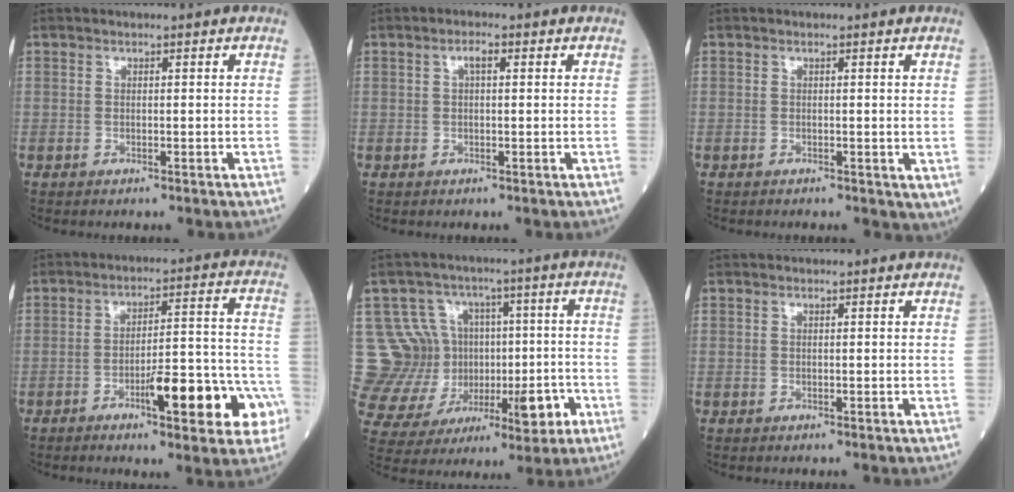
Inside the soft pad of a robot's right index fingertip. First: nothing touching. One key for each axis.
{"total": 1.6, "fx": 0.6, "fy": 0.6, "fz": 1.4, "tx": -0.026, "ty": 0.009, "tz": 0.013}
{"total": 1.2, "fx": 0.5, "fy": 0.7, "fz": 0.8, "tx": -0.012, "ty": -0.003, "tz": 0.012}
{"total": 13.8, "fx": -5.7, "fy": 2.7, "fz": 12.2, "tx": -0.157, "ty": 0.023, "tz": -0.071}
{"total": 15.1, "fx": -0.6, "fy": 11.6, "fz": 9.6, "tx": -0.179, "ty": 0.054, "tz": 0.026}
{"total": 0.0}